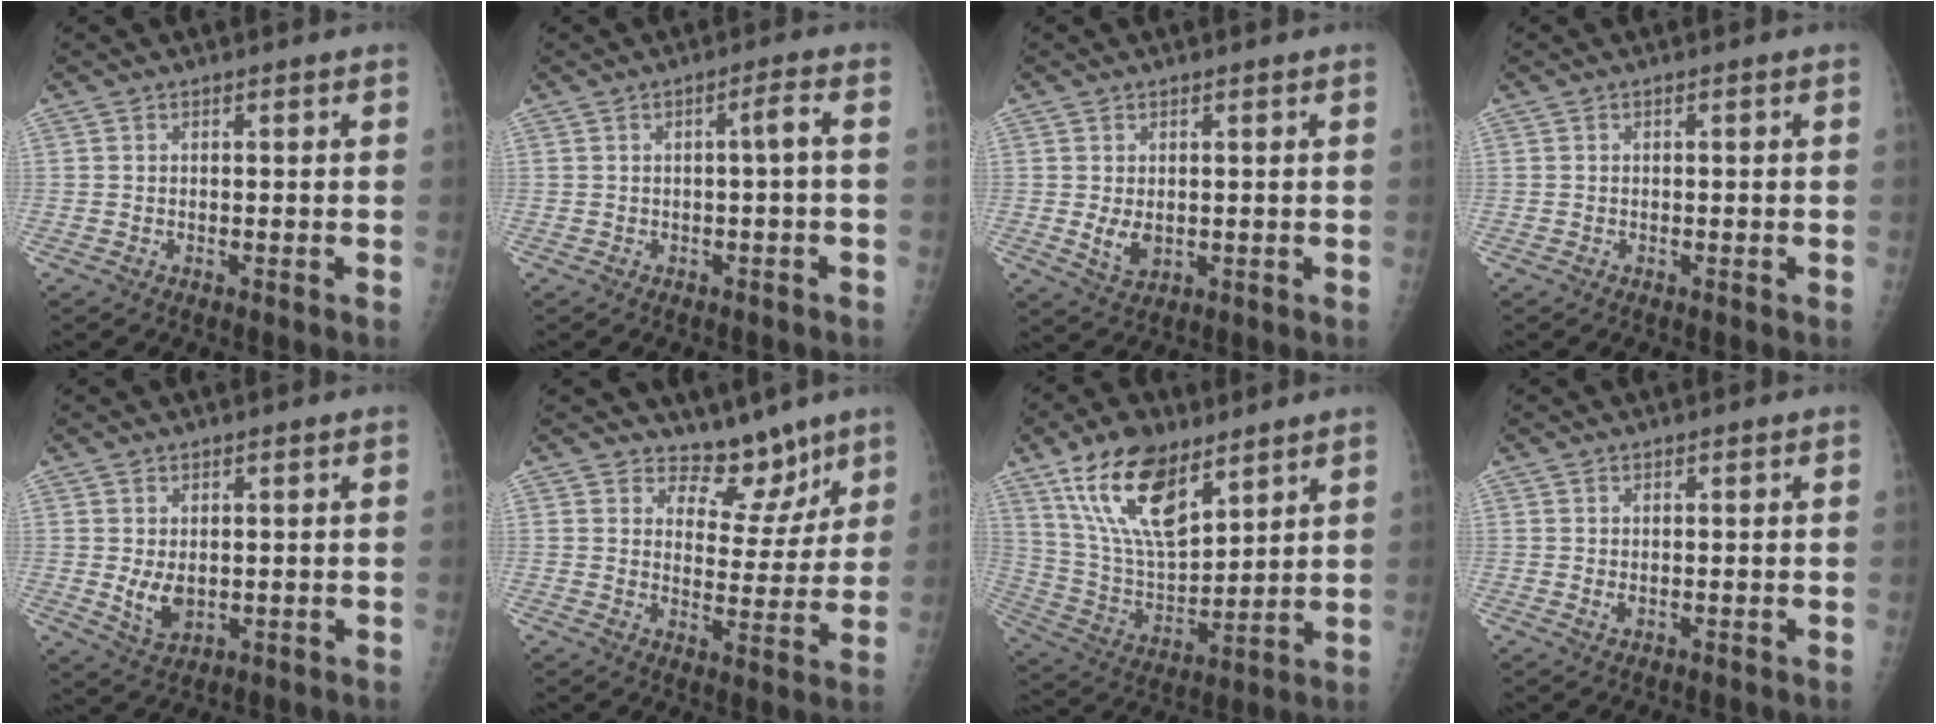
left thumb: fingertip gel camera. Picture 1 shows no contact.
{"total": 2.0, "force": [-0.3, -0.1, 1.9], "torque": [-0.035, 0.013, -0.004]}
{"total": 3.6, "force": [0.2, 2.5, 2.6], "torque": [-0.037, -0.009, 0.013]}
{"total": 0.0}
{"total": 4.5, "force": [0.4, 3.1, 3.3], "torque": [-0.050, -0.013, 0.019]}
{"total": 8.8, "force": [7.3, 4.6, 1.2], "torque": [0.024, -0.060, 0.111]}
{"total": 17.4, "force": [10.6, 7.8, 11.3], "torque": [-0.176, -0.048, 0.207]}
{"total": 1.1, "force": [0.5, 0.7, 0.7], "torque": [-0.009, -0.003, 0.011]}